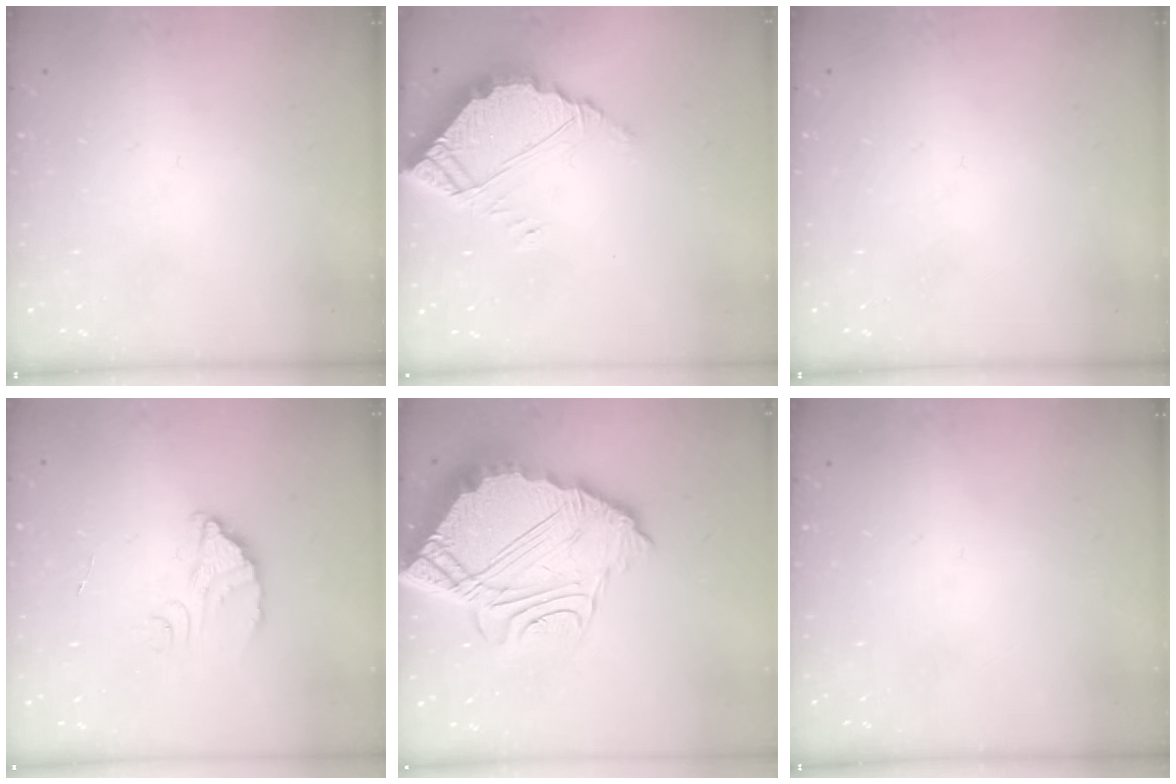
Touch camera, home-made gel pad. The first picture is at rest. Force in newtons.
{"total": 6.7, "press": 6.7, "slide": 0.4}
{"total": 0.0}
{"total": 2.7, "press": 2.7, "slide": 0.1}
{"total": 17.8, "press": 17.7, "slide": 1.7}
{"total": 0.0}